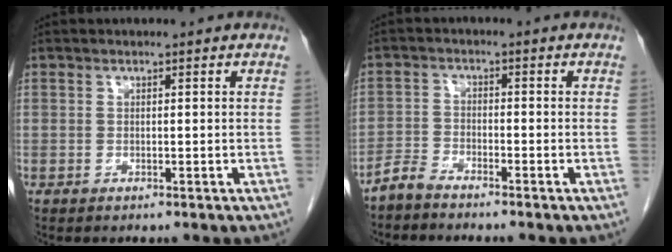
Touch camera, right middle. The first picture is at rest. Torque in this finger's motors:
{"motor_torque": [0.06, -0.02, 0.01, 0.02]}